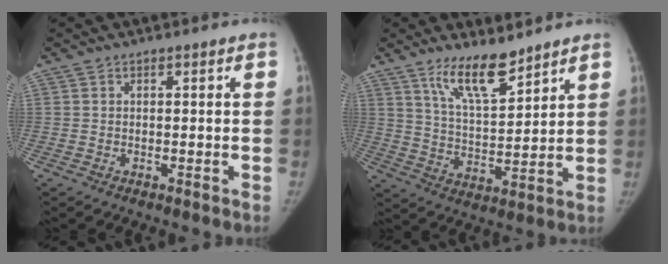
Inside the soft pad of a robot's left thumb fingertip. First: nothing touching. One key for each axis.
{"total": 10.1, "fx": 7.7, "fy": 2.7, "fz": 6.1, "tx": -0.090, "ty": -0.059, "tz": 0.149}